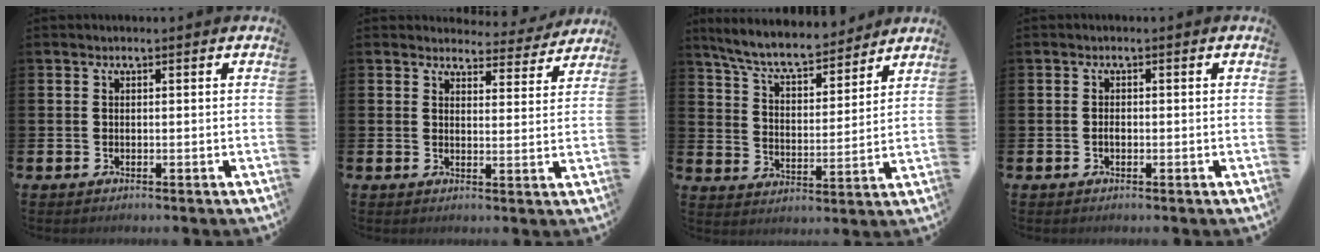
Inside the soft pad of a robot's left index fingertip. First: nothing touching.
{"total": 3.8, "force": [3.7, 1.1, 0.2], "torque": [0.002, -0.030, 0.060]}
{"total": 7.9, "force": [7.2, 1.4, 2.8], "torque": [-0.088, -0.045, 0.126]}
{"total": 0.9, "force": [-0.3, 0.5, 0.7], "torque": [-0.013, 0.002, -0.007]}